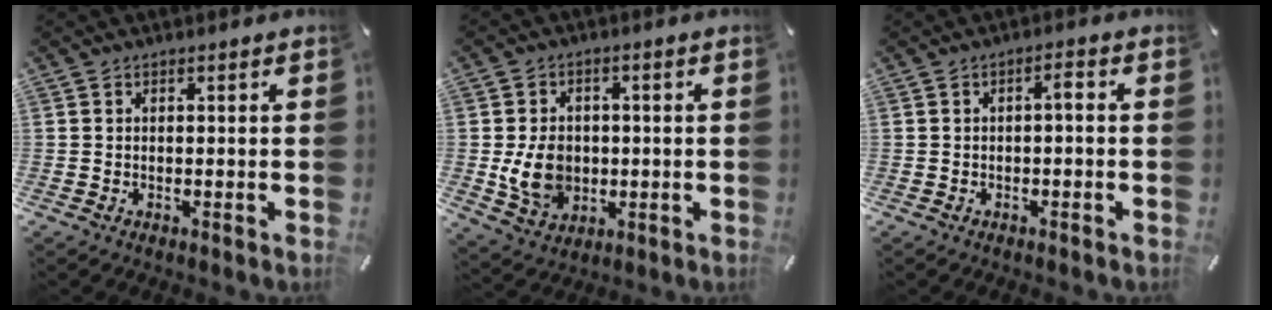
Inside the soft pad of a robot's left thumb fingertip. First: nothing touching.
{"total": 9.6, "force": [-1.1, 7.8, 5.5], "torque": [-0.115, 0.006, -0.017]}
{"total": 3.1, "force": [-1.0, 1.0, 2.7], "torque": [-0.051, 0.014, -0.022]}